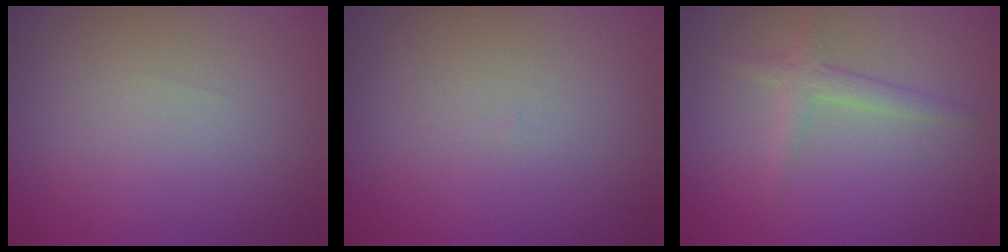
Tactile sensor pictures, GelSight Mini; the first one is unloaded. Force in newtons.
{"total": 0.0}
{"total": 1.2, "press": 1.2, "slide": 0.1}